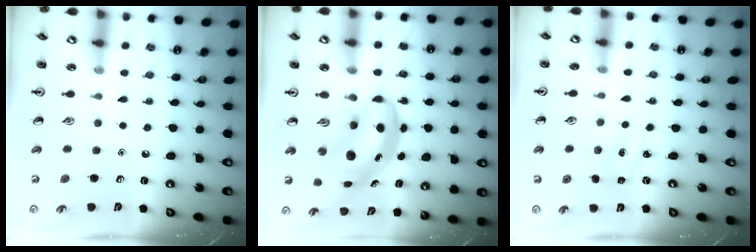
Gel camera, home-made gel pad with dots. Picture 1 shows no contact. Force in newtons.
{"total": 6.2, "press": 6.0, "slide": 1.7}
{"total": 1.8, "press": 1.7, "slide": 0.7}